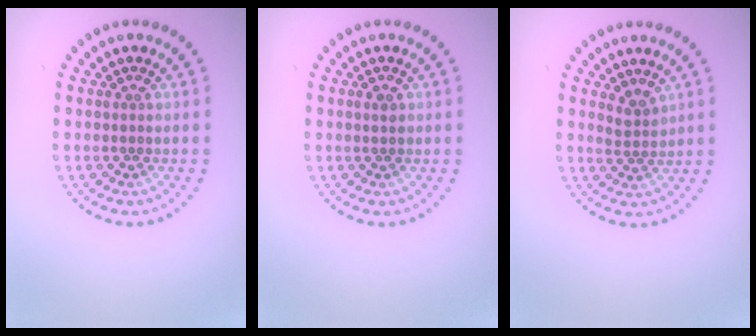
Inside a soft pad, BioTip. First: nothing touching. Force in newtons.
{"total": 0.9, "press": 0.9, "slide": 0.1}
{"total": 1.7, "press": 1.3, "slide": 1.2}